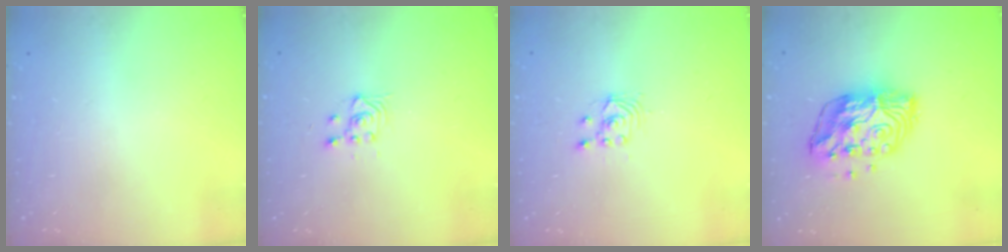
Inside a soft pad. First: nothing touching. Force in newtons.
{"total": 3.6, "press": 3.3, "slide": 1.4}
{"total": 2.5, "press": 2.5, "slide": 0.2}
{"total": 13.2, "press": 13.2, "slide": 1.1}